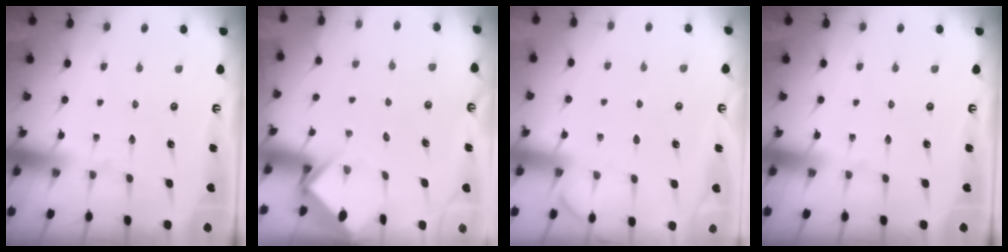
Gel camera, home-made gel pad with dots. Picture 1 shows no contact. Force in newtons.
{"total": 3.8, "press": 3.8, "slide": 0.3}
{"total": 2.4, "press": 2.4, "slide": 0.4}
{"total": 0.0}